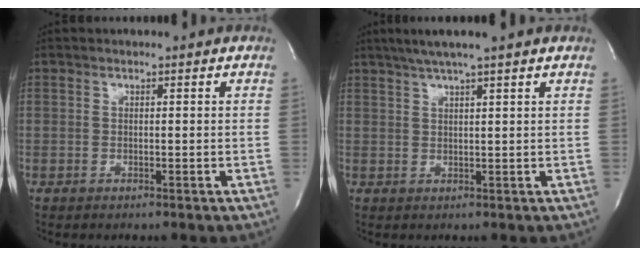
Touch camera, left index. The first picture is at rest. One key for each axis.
{"total": 5.5, "fx": 4.2, "fy": -1.1, "fz": 3.5, "tx": -0.057, "ty": 0.016, "tz": 0.072}